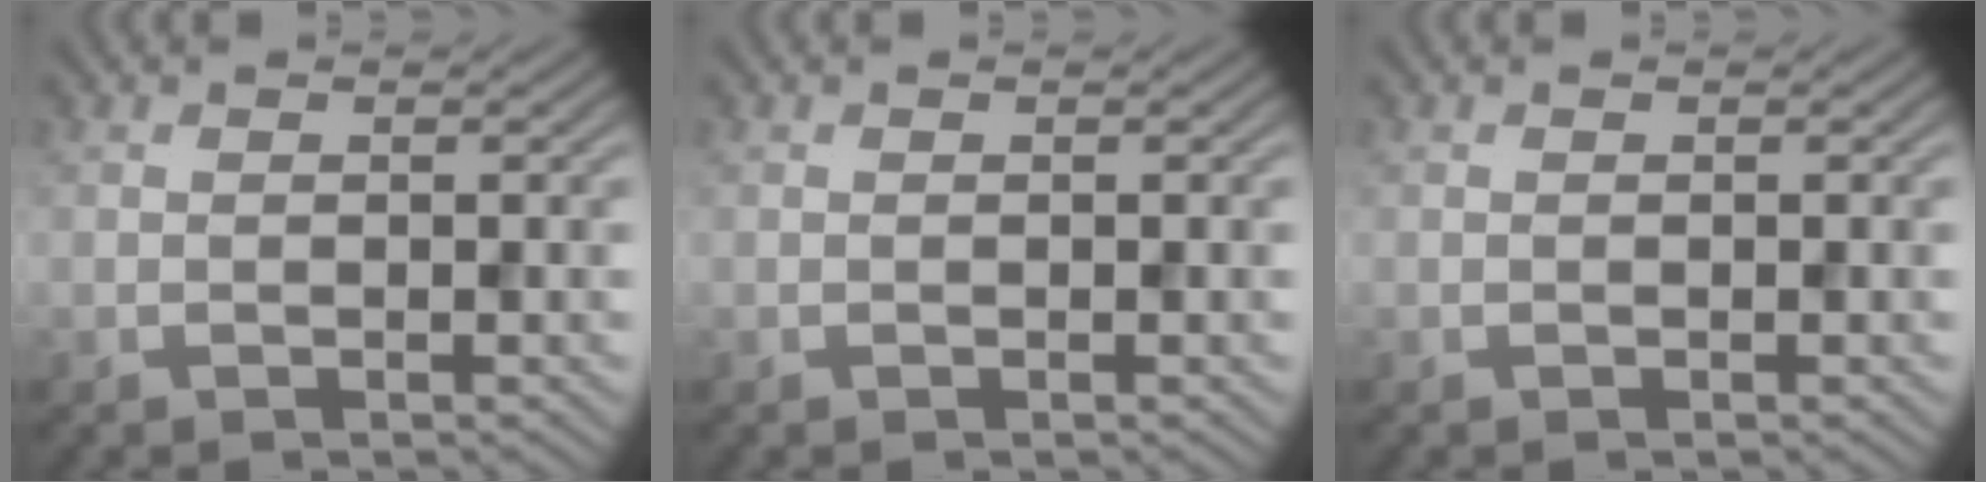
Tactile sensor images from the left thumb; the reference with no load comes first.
{"total": 0.0}
{"total": 0.0}